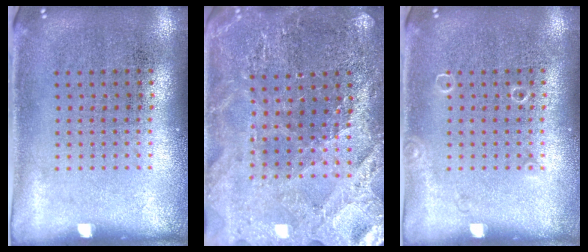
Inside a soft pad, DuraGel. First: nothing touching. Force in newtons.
{"total": 3.0, "press": 2.9, "slide": 0.4}
{"total": 0.6, "press": 0.6, "slide": 0.1}